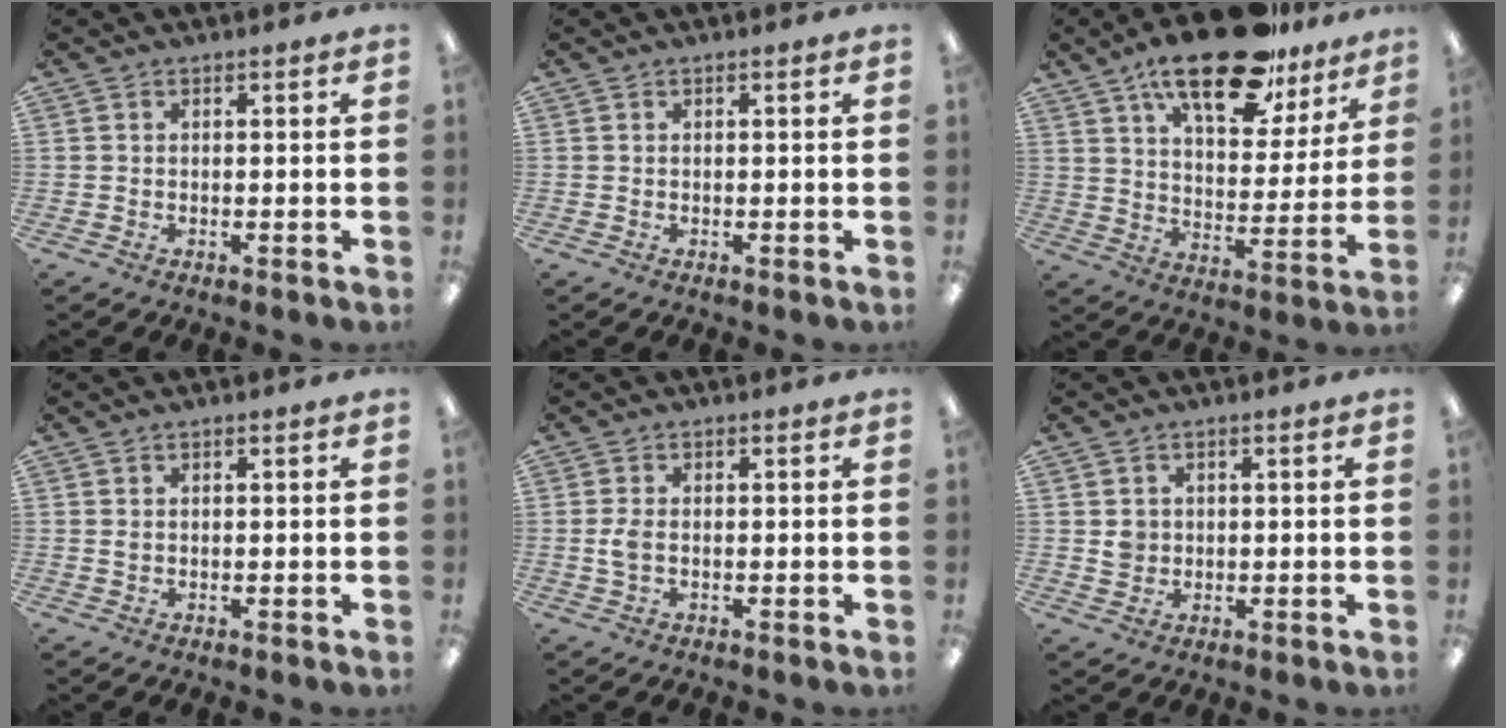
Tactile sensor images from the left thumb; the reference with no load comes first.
{"total": 0.0}
{"total": 20.4, "force": [14.2, 8.0, 12.2], "torque": [-0.194, -0.075, 0.237]}
{"total": 0.8, "force": [0.3, 0.5, 0.6], "torque": [-0.012, 0.004, 0.004]}
{"total": 3.2, "force": [-0.1, 1.8, 2.7], "torque": [-0.058, -0.003, -0.008]}
{"total": 2.9, "force": [0.5, 2.8, 0.8], "torque": [-0.004, -0.002, 0.005]}